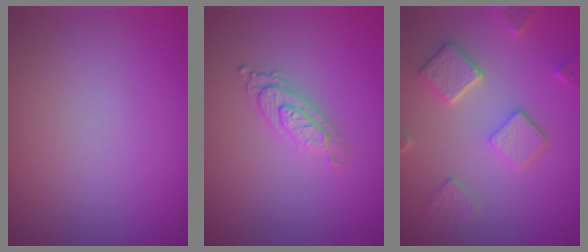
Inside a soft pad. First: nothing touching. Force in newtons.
{"total": 2.8, "press": 2.0, "slide": 1.8}
{"total": 5.0, "press": 3.9, "slide": 3.2}